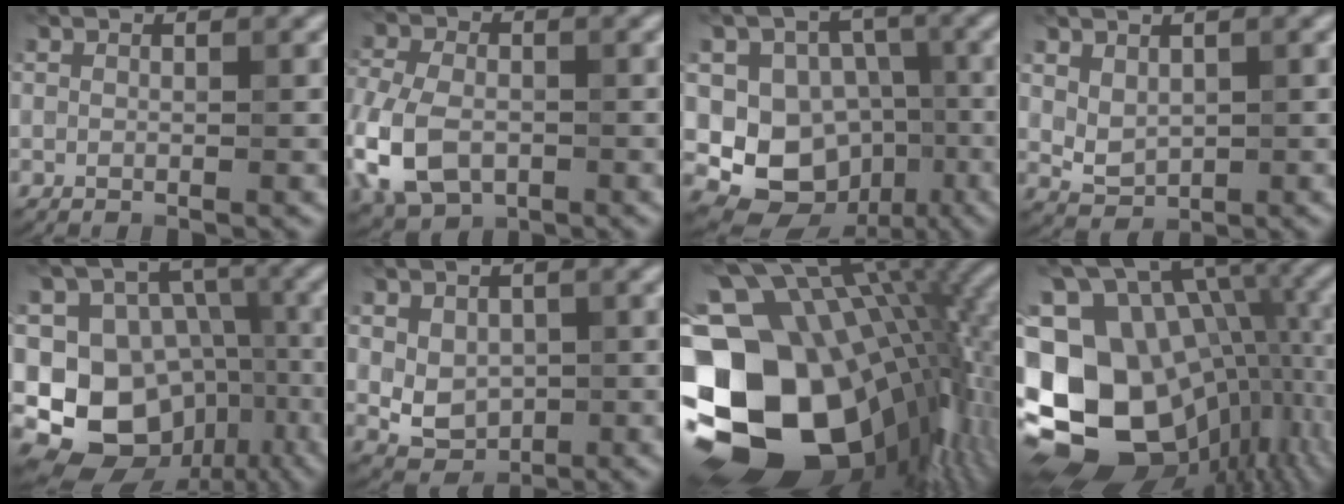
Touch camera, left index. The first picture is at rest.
{"total": 8.1, "force": [-2.7, 5.4, 5.4], "torque": [-0.144, -0.018, -0.060]}
{"total": 8.3, "force": [-1.7, 7.2, 3.9], "torque": [-0.044, -0.004, -0.049]}
{"total": 2.1, "force": [0.7, 1.5, 1.3], "torque": [-0.024, -0.006, 0.022]}
{"total": 12.1, "force": [-2.8, 10.5, 5.2], "torque": [-0.091, 0.002, -0.052]}
{"total": 3.7, "force": [0.2, 2.9, 2.3], "torque": [-0.037, -0.008, 0.008]}
{"total": 21.4, "force": [-3.8, 15.0, 14.8], "torque": [-0.258, -0.011, -0.046]}
{"total": 19.8, "force": [-3.3, 14.6, 13.0], "torque": [-0.244, -0.006, -0.025]}